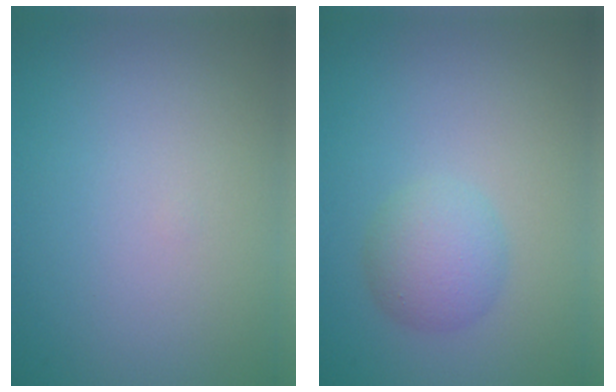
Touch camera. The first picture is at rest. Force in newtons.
{"total": 2.9, "press": 2.9, "slide": 0.1}